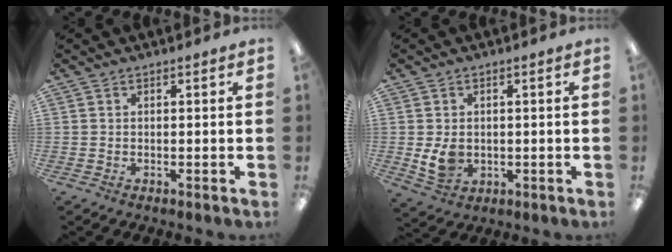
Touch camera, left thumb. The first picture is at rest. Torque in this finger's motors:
{"motor_torque": [0.09, 0.12, 0.18, -0.23, 0.15]}